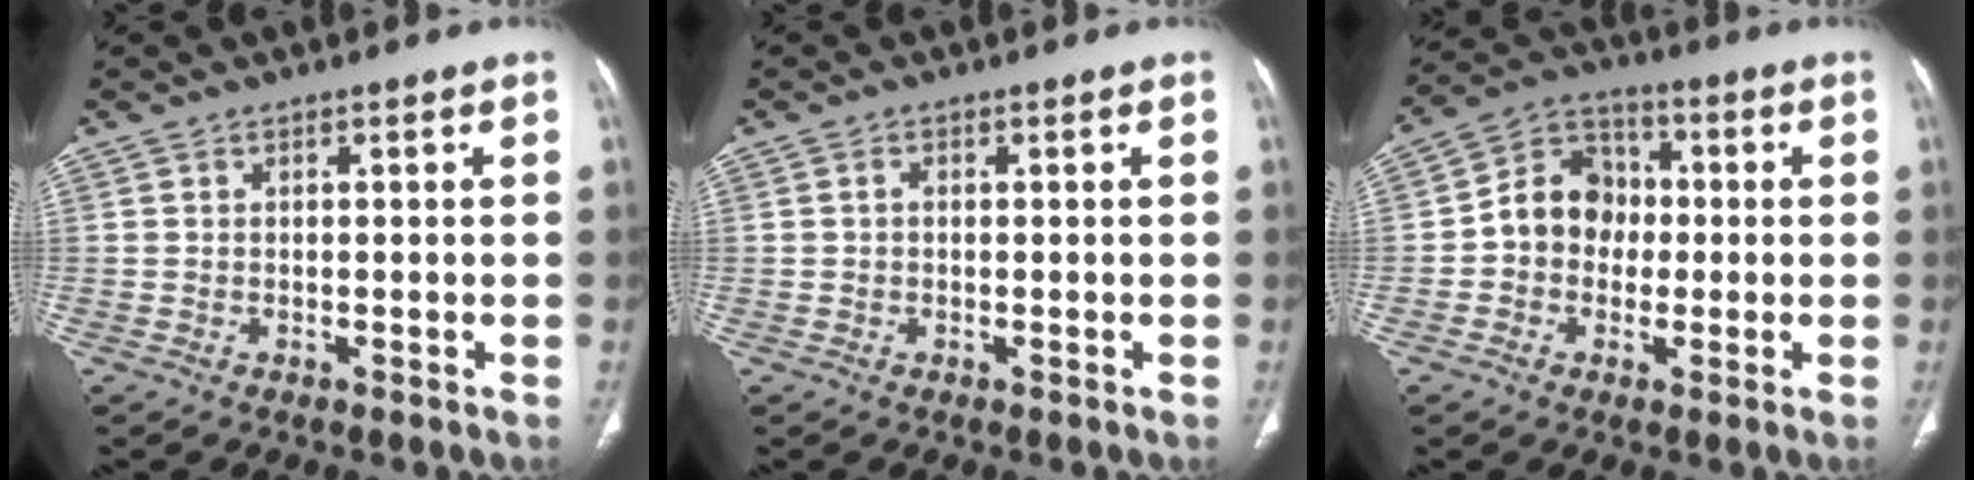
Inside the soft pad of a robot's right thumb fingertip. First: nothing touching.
{"total": 0.8, "force": [0.0, 0.6, 0.5], "torque": [-0.008, 0.002, -0.002]}
{"total": 10.2, "force": [-0.5, 8.7, 5.2], "torque": [-0.056, 0.031, -0.023]}